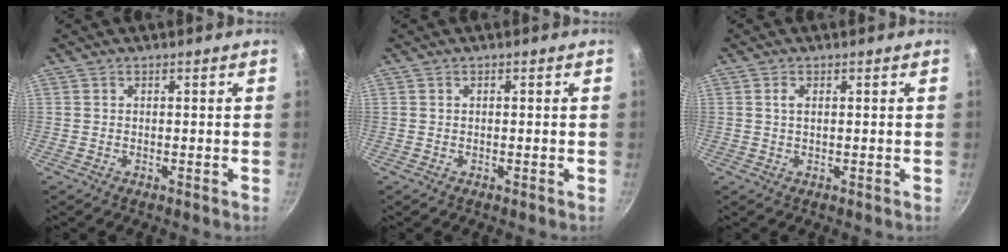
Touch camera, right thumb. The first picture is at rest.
{"total": 0.0}
{"total": 1.5, "force": [0.4, 0.7, 1.3], "torque": [-0.025, 0.002, 0.008]}